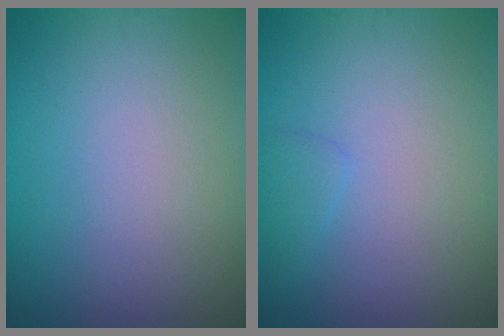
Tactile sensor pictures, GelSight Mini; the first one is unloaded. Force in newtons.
{"total": 0.9, "press": 0.9, "slide": 0.0}